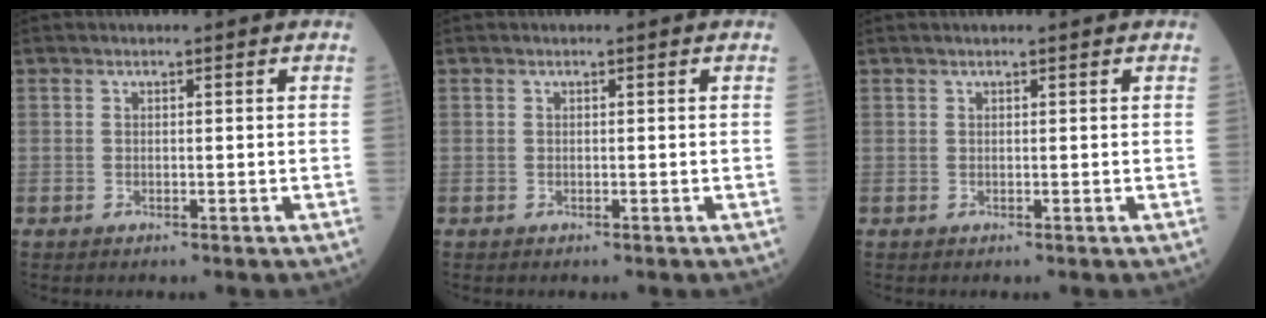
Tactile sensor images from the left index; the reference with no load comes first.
{"total": 0.0}
{"total": 1.3, "force": [1.1, 0.1, 0.7], "torque": [-0.009, 0.017, 0.019]}